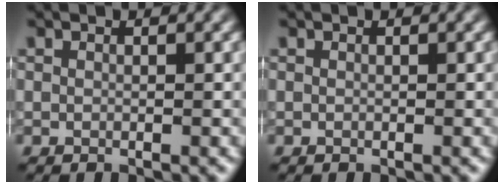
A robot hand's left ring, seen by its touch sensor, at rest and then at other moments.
{"total": 0.0}